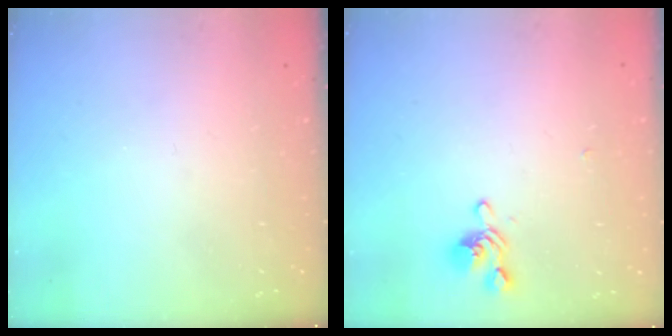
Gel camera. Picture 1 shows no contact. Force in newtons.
{"total": 1.3, "press": 0.9, "slide": 1.0}